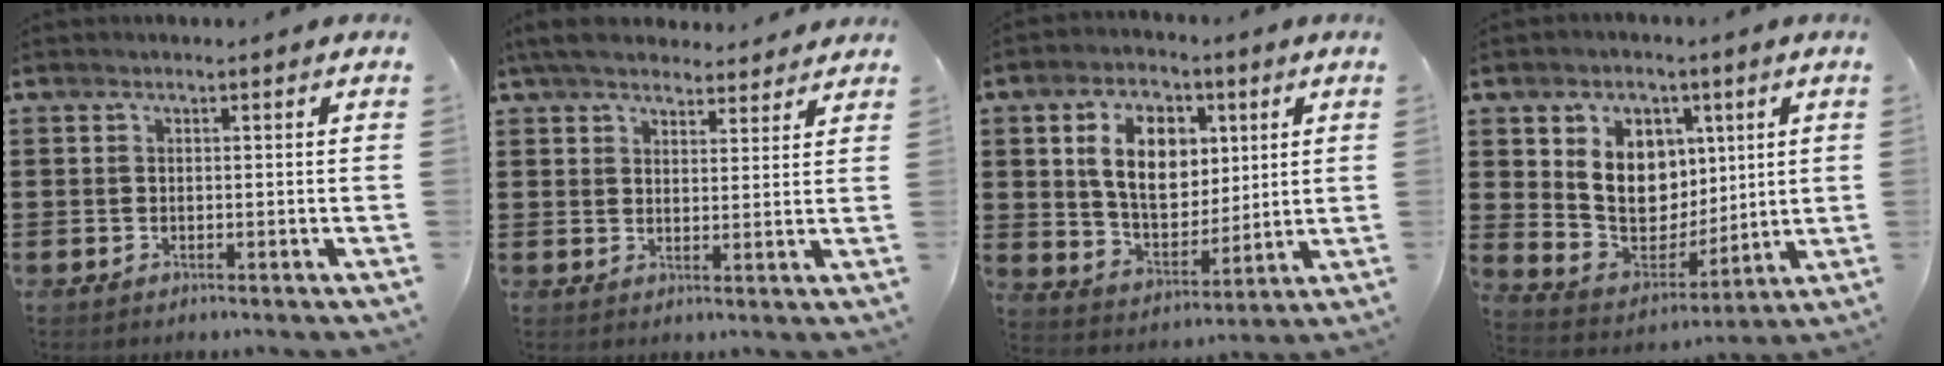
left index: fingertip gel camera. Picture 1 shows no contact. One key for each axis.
{"total": 5.4, "fx": 4.9, "fy": 1.4, "fz": 1.8, "tx": -0.052, "ty": -0.009, "tz": 0.090}
{"total": 10.7, "fx": 3.7, "fy": 7.0, "fz": 7.1, "tx": -0.145, "ty": 0.011, "tz": 0.064}
{"total": 9.8, "fx": 3.0, "fy": 8.1, "fz": 4.7, "tx": -0.114, "ty": -0.008, "tz": 0.057}